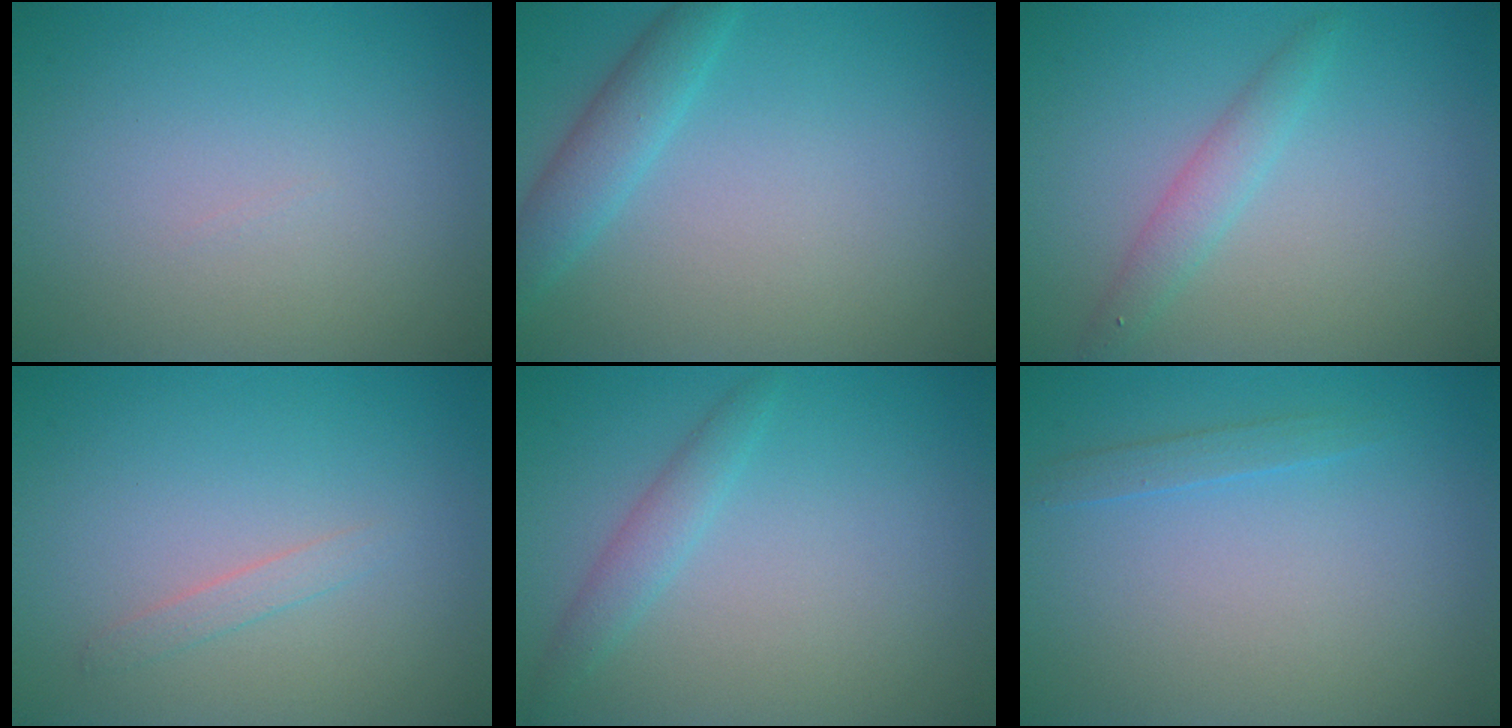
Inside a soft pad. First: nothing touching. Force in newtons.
{"total": 2.6, "press": 2.6, "slide": 0.1}
{"total": 1.9, "press": 1.9, "slide": 0.1}
{"total": 1.0, "press": 1.0, "slide": 0.1}
{"total": 1.7, "press": 1.7, "slide": 0.0}
{"total": 1.0, "press": 1.0, "slide": 0.1}